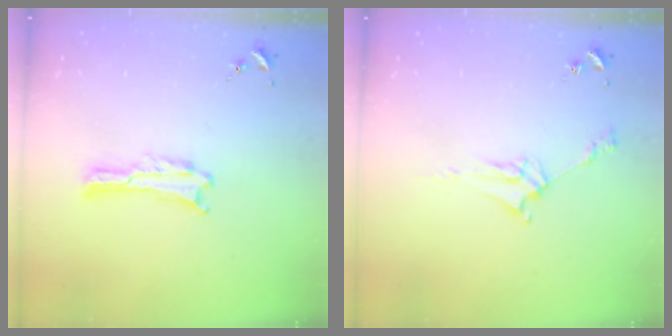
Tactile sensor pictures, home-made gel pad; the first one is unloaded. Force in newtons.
{"total": 4.3, "press": 4.3, "slide": 0.5}